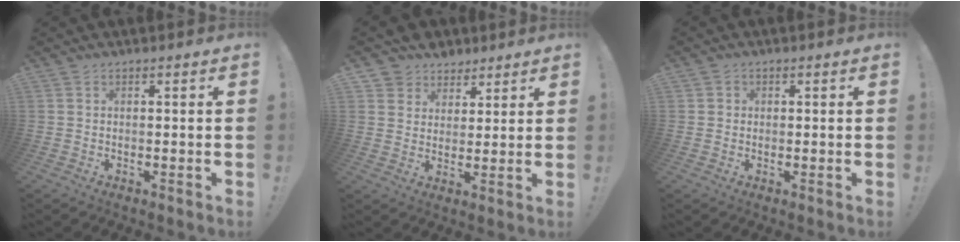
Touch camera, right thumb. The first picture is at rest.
{"total": 6.3, "force": [3.8, 5.1, 0.1], "torque": [-0.004, -0.030, 0.076]}
{"total": 1.2, "force": [0.2, 1.2, 0.2], "torque": [0.001, 0.002, 0.002]}